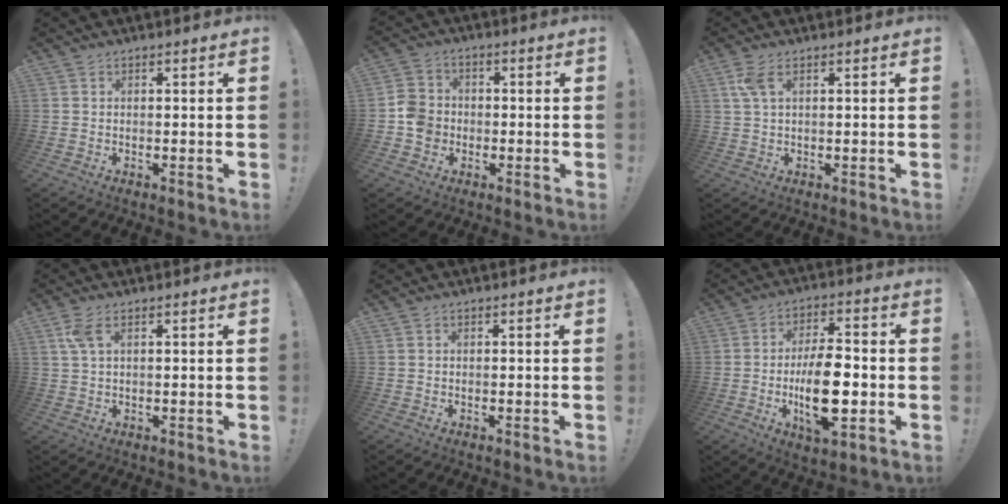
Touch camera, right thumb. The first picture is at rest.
{"total": 7.4, "force": [-2.1, 6.6, 2.7], "torque": [-0.045, 0.024, -0.036]}
{"total": 4.1, "force": [1.8, 1.5, 3.3], "torque": [-0.064, 0.000, 0.031]}
{"total": 4.3, "force": [1.9, 1.7, 3.4], "torque": [-0.066, 0.000, 0.034]}
{"total": 0.0}
{"total": 15.4, "force": [-3.2, 7.3, 13.2], "torque": [-0.233, 0.003, -0.054]}